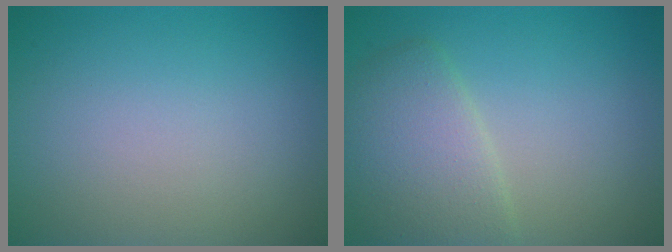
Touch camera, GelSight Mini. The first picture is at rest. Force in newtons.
{"total": 4.4, "press": 4.4, "slide": 0.2}